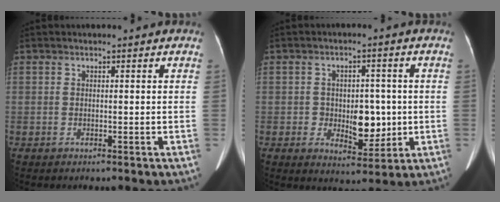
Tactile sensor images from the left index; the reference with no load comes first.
{"total": 6.5, "force": [-0.7, 4.0, 5.1], "torque": [-0.070, 0.004, -0.002]}